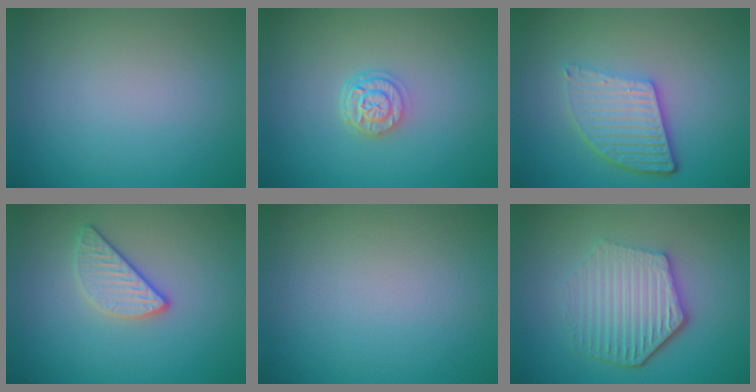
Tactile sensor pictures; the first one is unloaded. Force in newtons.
{"total": 2.6, "press": 2.1, "slide": 1.5}
{"total": 5.6, "press": 4.0, "slide": 4.0}
{"total": 2.5, "press": 2.4, "slide": 0.8}
{"total": 0.0}
{"total": 5.7, "press": 4.4, "slide": 3.6}